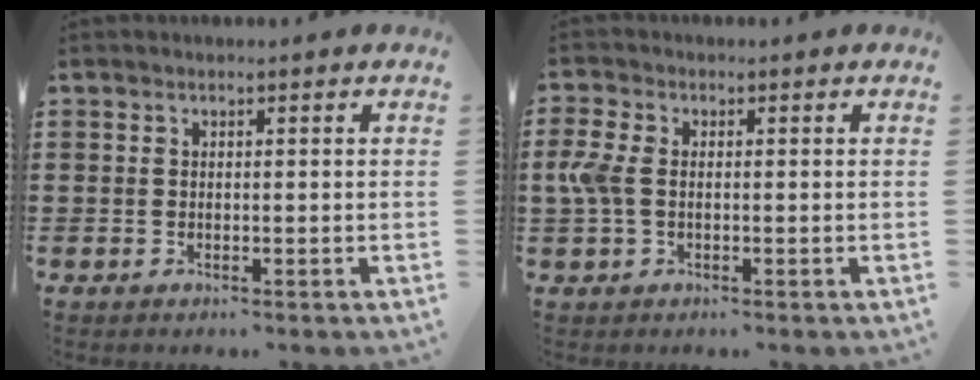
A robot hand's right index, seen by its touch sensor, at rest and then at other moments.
{"total": 4.4, "force": [-0.3, 2.7, 3.5], "torque": [-0.105, -0.006, -0.016]}